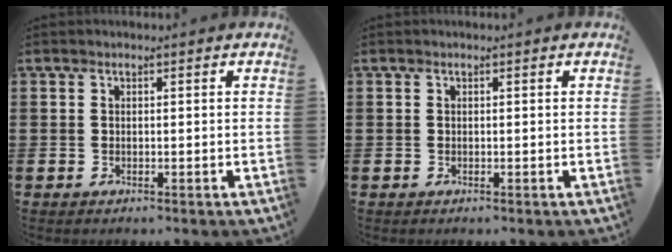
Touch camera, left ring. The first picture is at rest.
{"total": 0.0}